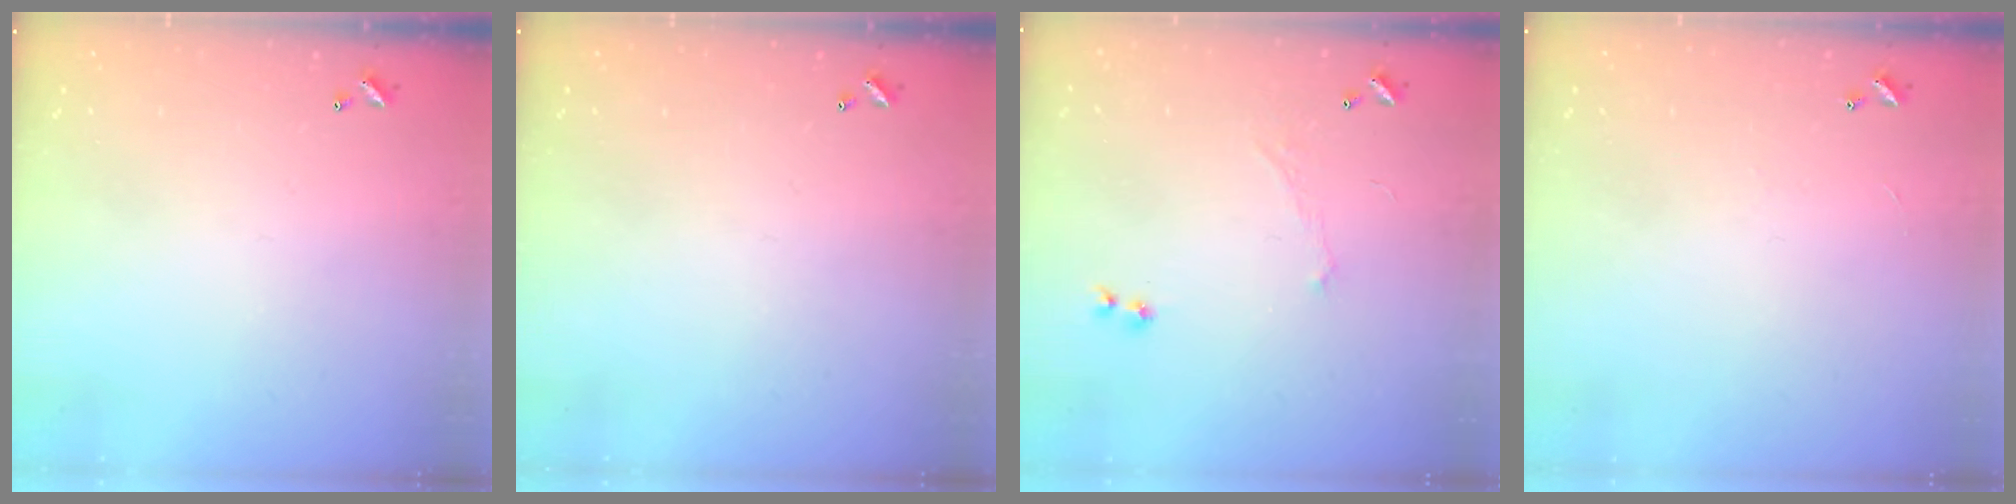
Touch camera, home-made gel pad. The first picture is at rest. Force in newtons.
{"total": 0.0}
{"total": 1.2, "press": 1.0, "slide": 0.8}
{"total": 1.2, "press": 1.1, "slide": 0.4}